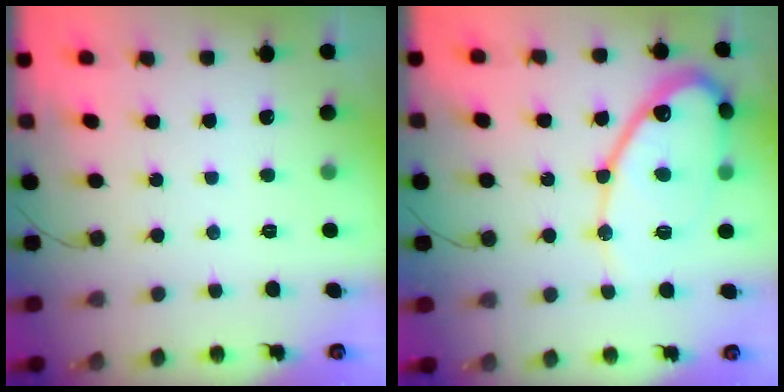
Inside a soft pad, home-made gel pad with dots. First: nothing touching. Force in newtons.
{"total": 14.2, "press": 14.1, "slide": 1.9}